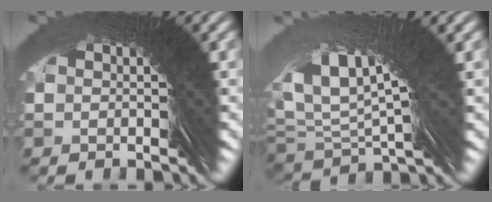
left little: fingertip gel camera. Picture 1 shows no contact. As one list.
[{"total": 4.7, "force": [3.2, -2.0, 2.8], "torque": [-0.045, 0.044, 0.049]}]